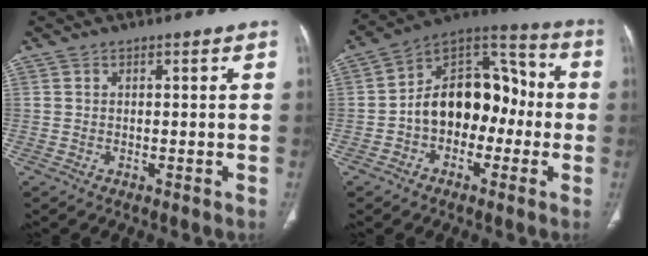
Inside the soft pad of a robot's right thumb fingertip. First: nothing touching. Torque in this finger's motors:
{"motor_torque": [1.81, 2.00, 1.29, -0.62, 0.08]}